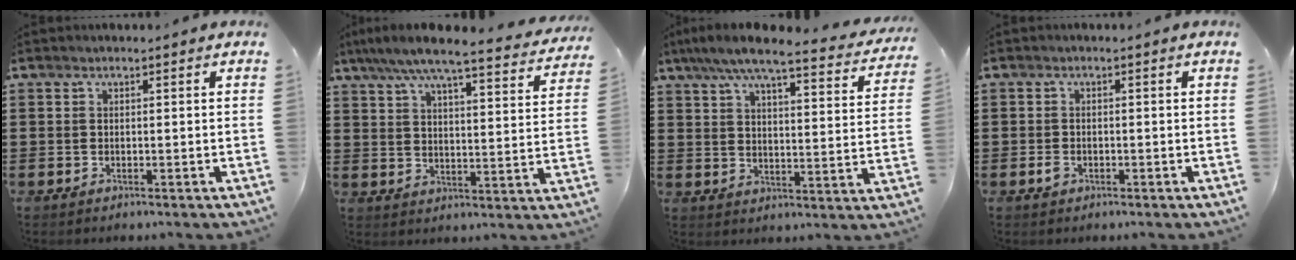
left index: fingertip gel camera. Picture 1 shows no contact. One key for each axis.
{"total": 6.9, "fx": 6.0, "fy": 0.1, "fz": 3.3, "tx": -0.089, "ty": -0.036, "tz": 0.101}
{"total": 7.2, "fx": 6.1, "fy": 0.4, "fz": 3.8, "tx": -0.098, "ty": -0.031, "tz": 0.103}
{"total": 1.3, "fx": -0.6, "fy": 0.9, "fz": 0.8, "tx": -0.025, "ty": -0.002, "tz": -0.013}